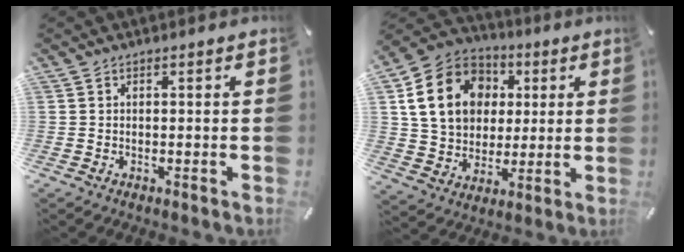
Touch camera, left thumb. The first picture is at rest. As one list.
[{"total": 17.4, "force": [3.7, 14.4, 9.1], "torque": [-0.184, 0.006, 0.070]}]